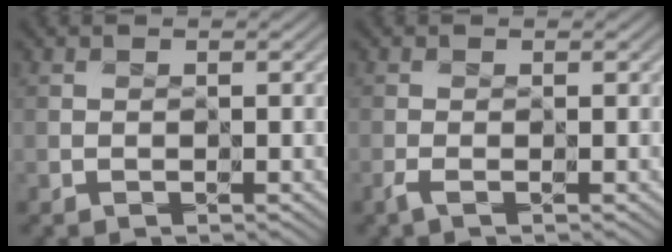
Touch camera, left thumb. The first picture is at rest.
{"total": 1.4, "force": [-0.7, 0.2, 1.1], "torque": [-0.029, -0.002, -0.018]}